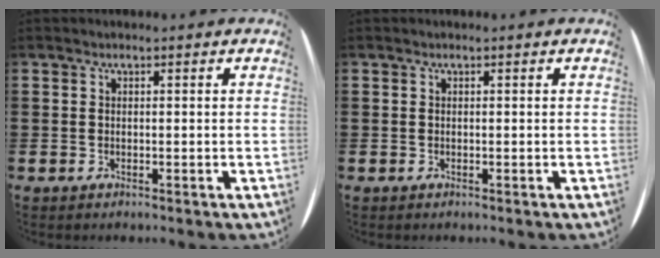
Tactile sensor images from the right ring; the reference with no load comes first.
{"total": 0.0}